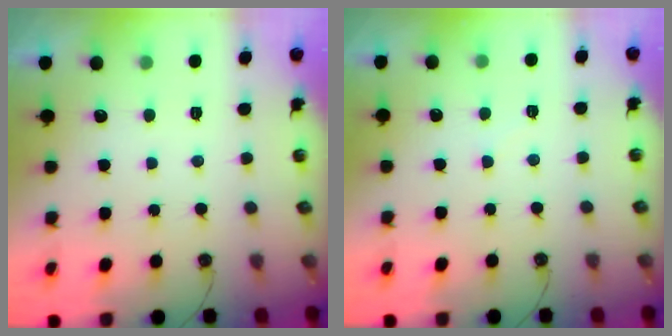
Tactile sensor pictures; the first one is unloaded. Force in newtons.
{"total": 2.8, "press": 2.8, "slide": 0.4}